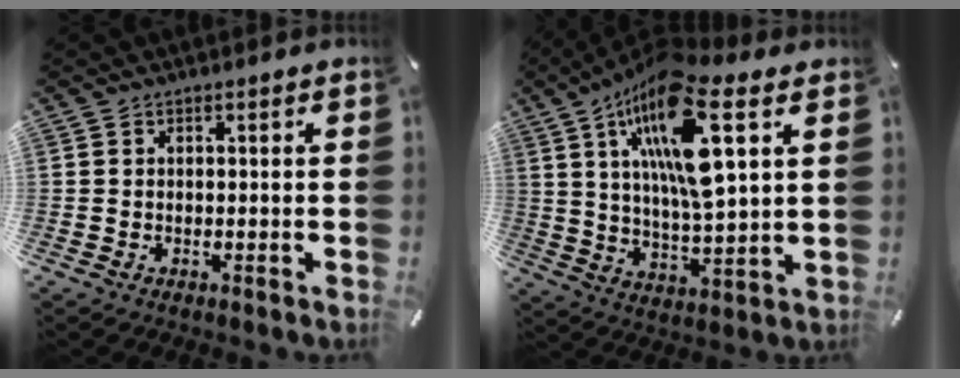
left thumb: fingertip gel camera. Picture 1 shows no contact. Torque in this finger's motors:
{"motor_torque": [1.31, 1.27, 1.57, -1.20, 0.81]}